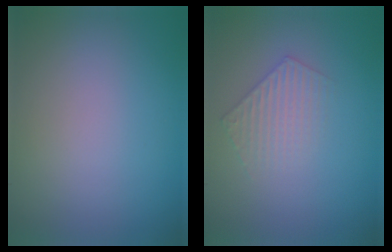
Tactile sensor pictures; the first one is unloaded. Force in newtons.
{"total": 2.2, "press": 2.1, "slide": 0.4}